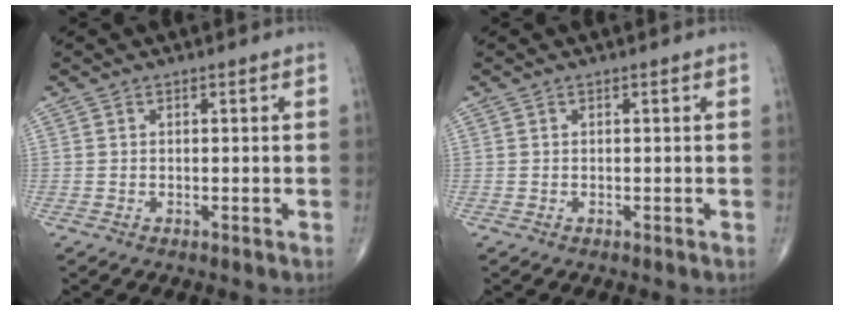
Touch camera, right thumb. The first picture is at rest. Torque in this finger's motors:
{"motor_torque": [0.05, 0.50, -0.32, -0.25, 0.03]}